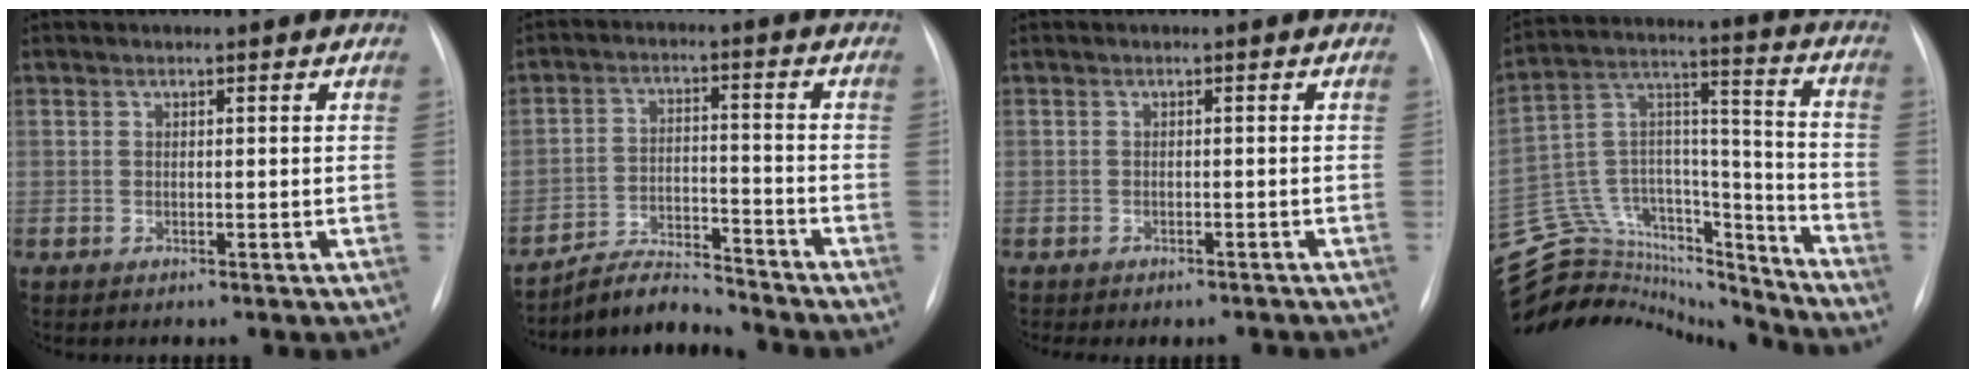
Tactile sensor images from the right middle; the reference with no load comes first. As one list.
[{"total": 6.8, "force": [-6.8, 0.3, 0.0], "torque": [-0.006, 0.006, -0.116]}, {"total": 4.6, "force": [-3.9, 1.9, 1.4], "torque": [-0.011, 0.005, -0.045]}, {"total": 27.4, "force": [-25.8, 6.8, 6.5], "torque": [-0.169, 0.041, -0.404]}]